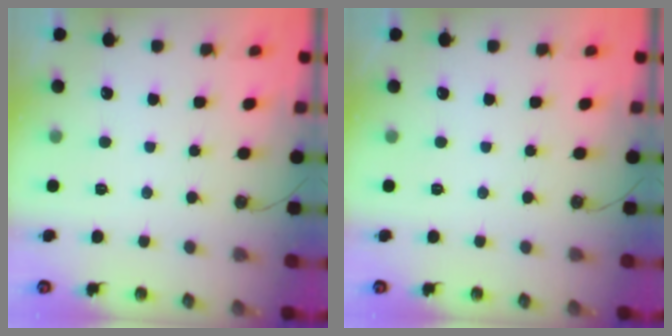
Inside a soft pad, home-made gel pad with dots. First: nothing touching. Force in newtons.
{"total": 0.0}